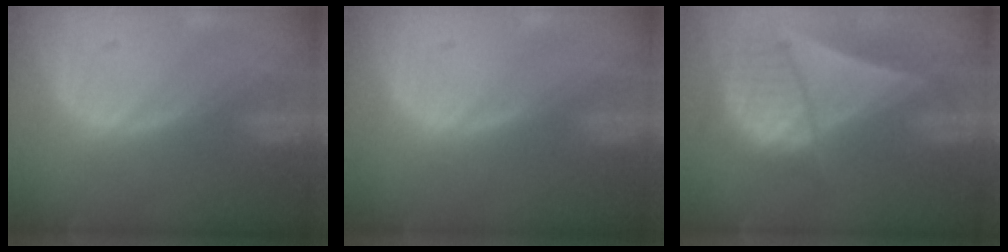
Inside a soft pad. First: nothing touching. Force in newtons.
{"total": 0.0}
{"total": 8.6, "press": 7.7, "slide": 3.7}